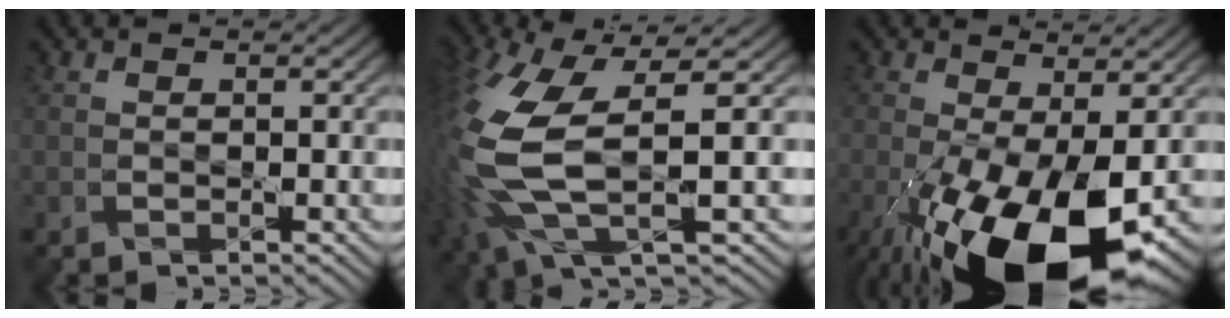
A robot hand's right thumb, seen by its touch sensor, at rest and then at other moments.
{"total": 13.4, "force": [-0.2, 5.7, 12.1], "torque": [-0.324, -0.035, 0.010]}
{"total": 16.3, "force": [-6.4, 6.8, 13.4], "torque": [-0.275, -0.052, -0.093]}